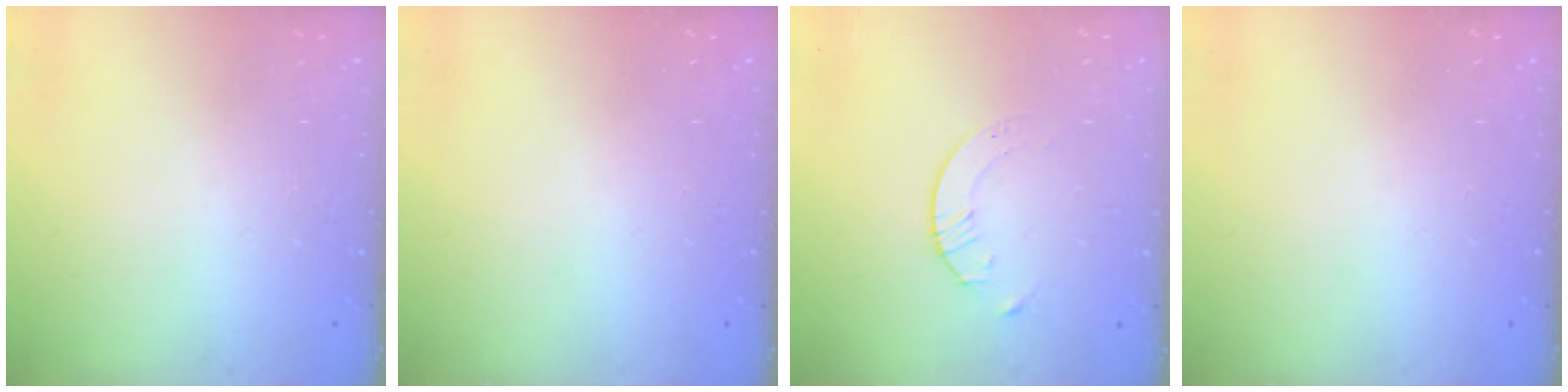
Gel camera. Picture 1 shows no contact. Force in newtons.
{"total": 0.0}
{"total": 1.7, "press": 1.7, "slide": 0.2}
{"total": 0.0}